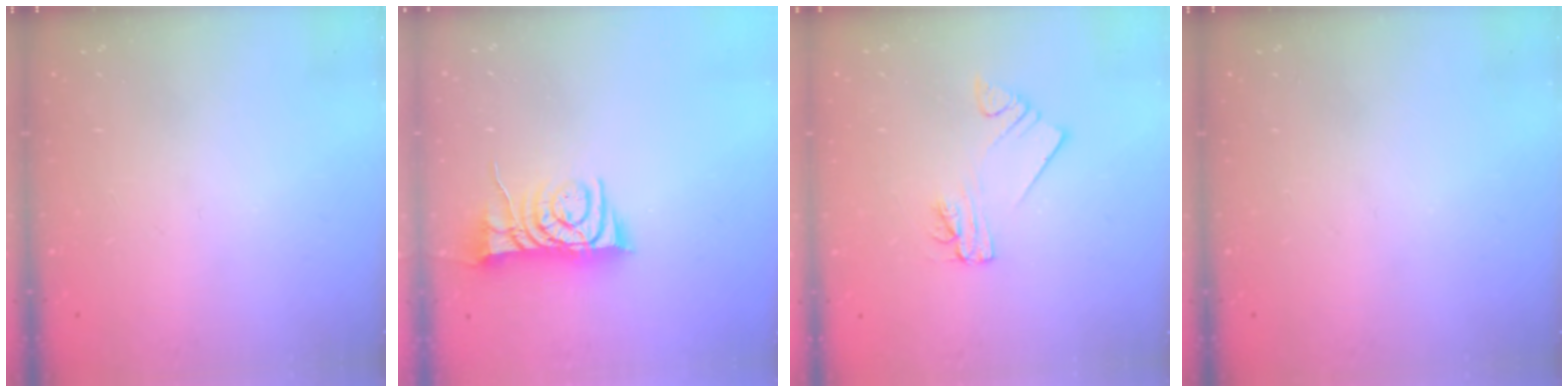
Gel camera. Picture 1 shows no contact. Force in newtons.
{"total": 8.8, "press": 8.8, "slide": 0.5}
{"total": 2.2, "press": 2.2, "slide": 0.1}
{"total": 0.0}